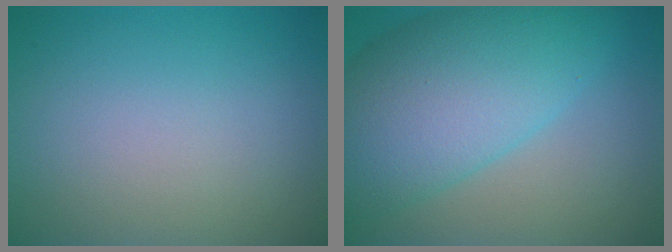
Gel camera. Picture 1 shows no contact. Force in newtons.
{"total": 10.3, "press": 10.3, "slide": 0.4}